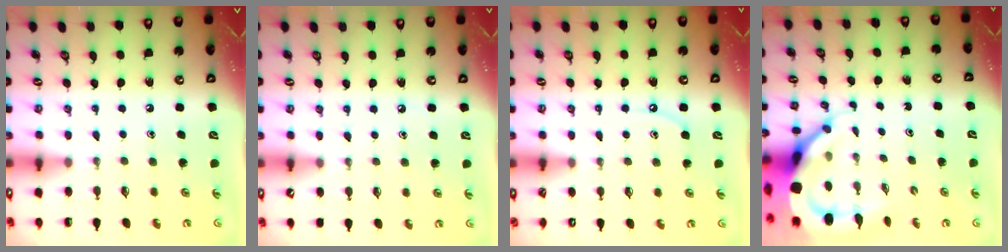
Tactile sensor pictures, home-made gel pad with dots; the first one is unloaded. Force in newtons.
{"total": 2.8, "press": 2.8, "slide": 0.4}
{"total": 5.4, "press": 5.3, "slide": 0.7}
{"total": 9.5, "press": 9.5, "slide": 1.0}